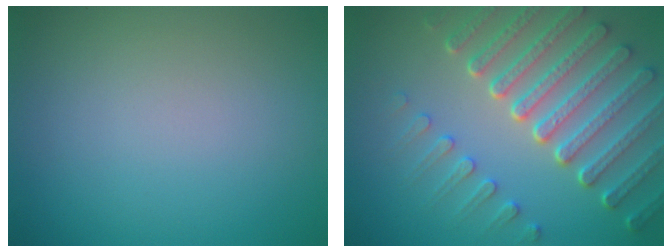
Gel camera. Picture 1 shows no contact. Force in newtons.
{"total": 7.5, "press": 5.7, "slide": 4.8}